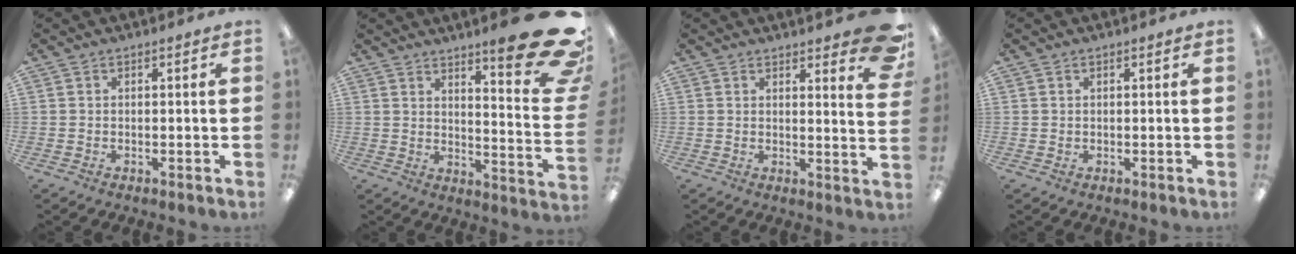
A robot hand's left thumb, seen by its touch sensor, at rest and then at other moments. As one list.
[{"total": 18.1, "force": [12.2, 3.1, 13.0], "torque": [-0.181, -0.098, 0.197]}, {"total": 8.5, "force": [5.8, 2.1, 5.8], "torque": [-0.068, -0.037, 0.097]}, {"total": 0.6, "force": [0.3, 0.4, 0.3], "torque": [-0.005, 0.005, 0.005]}]